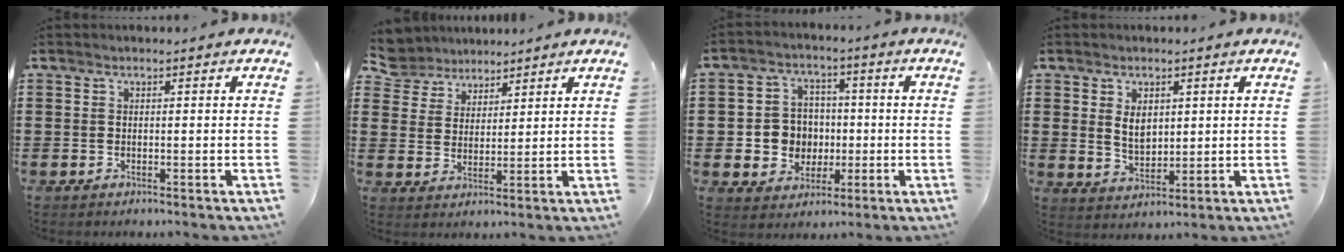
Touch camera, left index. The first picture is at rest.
{"total": 5.4, "force": [4.8, 2.4, 0.1], "torque": [-0.031, -0.011, 0.088]}
{"total": 5.8, "force": [-0.6, 4.8, 3.1], "torque": [-0.062, 0.010, -0.014]}
{"total": 3.7, "force": [1.4, 2.4, 2.4], "torque": [-0.039, 0.001, 0.023]}